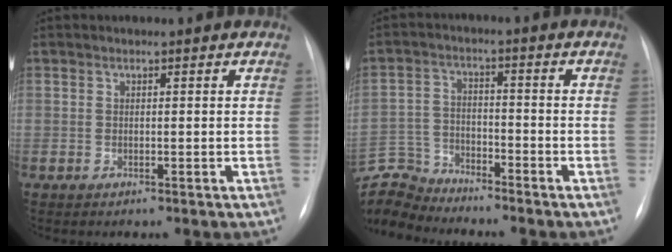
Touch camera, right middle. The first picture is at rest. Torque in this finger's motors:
{"motor_torque": [0.04, -0.05, 0.02, 0.00]}